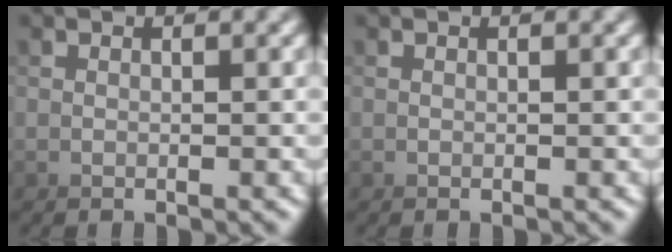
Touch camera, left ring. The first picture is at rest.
{"total": 0.0}